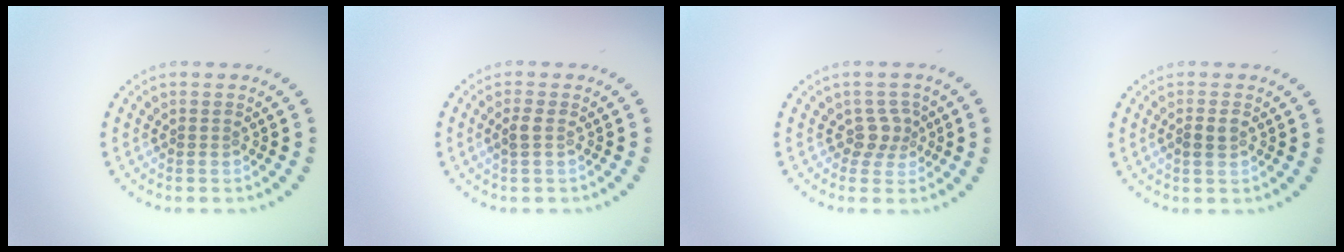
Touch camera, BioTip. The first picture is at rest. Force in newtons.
{"total": 0.9, "press": 0.8, "slide": 0.3}
{"total": 2.1, "press": 1.5, "slide": 1.4}
{"total": 1.3, "press": 1.3, "slide": 0.4}